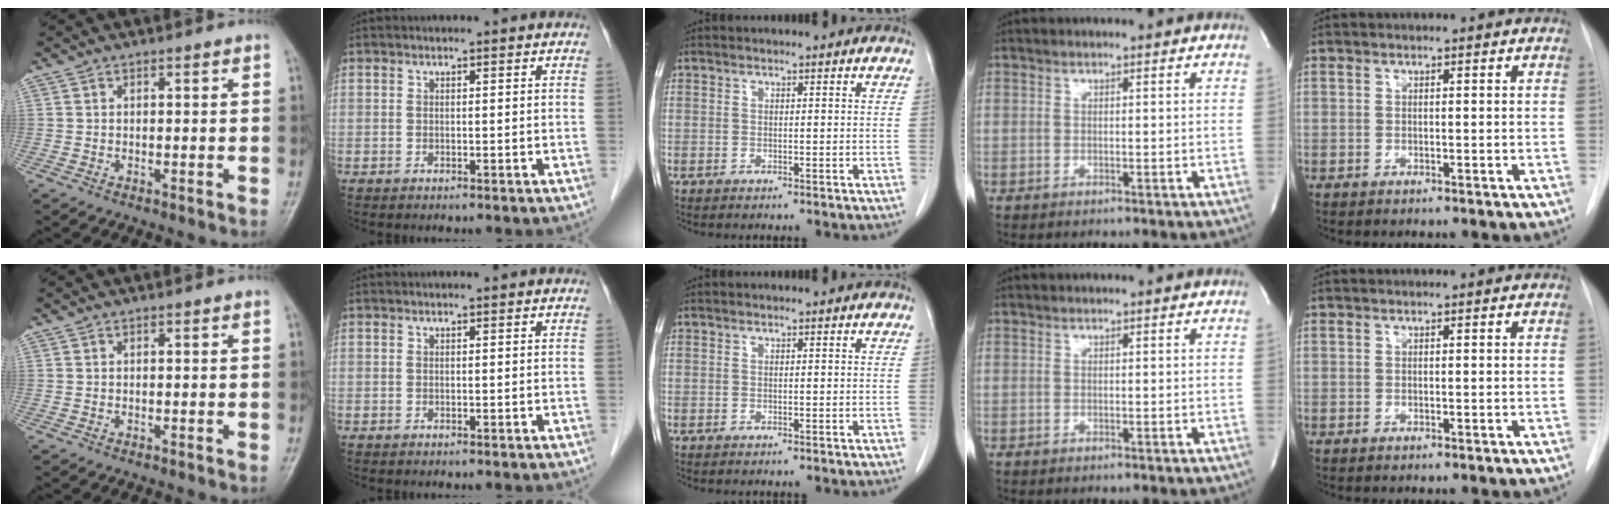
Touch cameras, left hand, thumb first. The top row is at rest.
{}